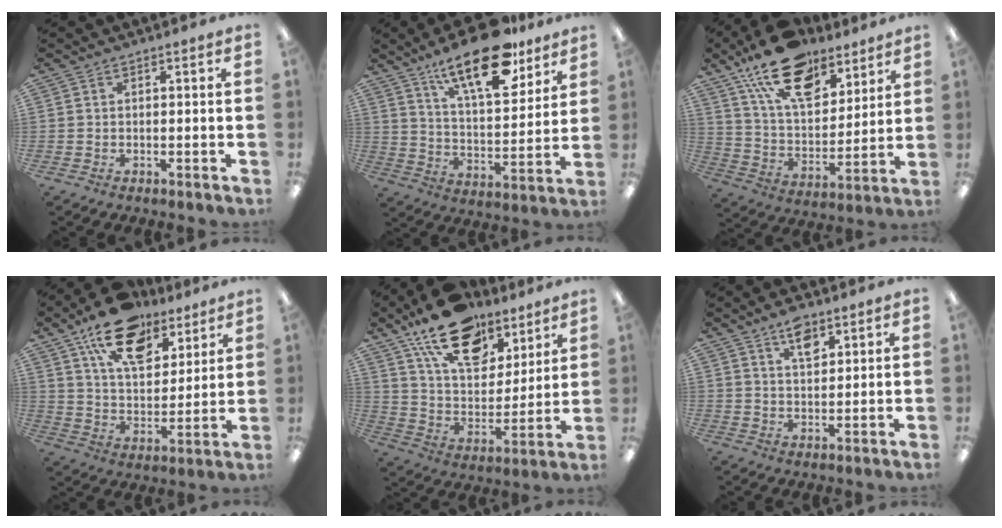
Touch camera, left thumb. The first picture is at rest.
{"total": 19.8, "force": [14.2, 6.9, 11.9], "torque": [-0.183, -0.082, 0.234]}
{"total": 19.6, "force": [13.5, 9.8, 10.4], "torque": [-0.185, -0.068, 0.240]}
{"total": 17.3, "force": [11.7, 8.8, 9.1], "torque": [-0.148, -0.054, 0.207]}
{"total": 19.5, "force": [13.6, 9.8, 9.9], "torque": [-0.171, -0.073, 0.242]}
{"total": 6.2, "force": [4.2, 2.9, 3.7], "torque": [-0.048, -0.018, 0.070]}